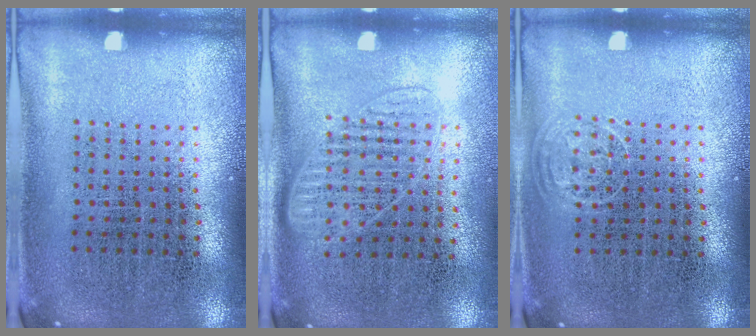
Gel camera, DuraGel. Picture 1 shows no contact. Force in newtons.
{"total": 1.2, "press": 1.0, "slide": 0.6}
{"total": 0.8, "press": 0.6, "slide": 0.5}